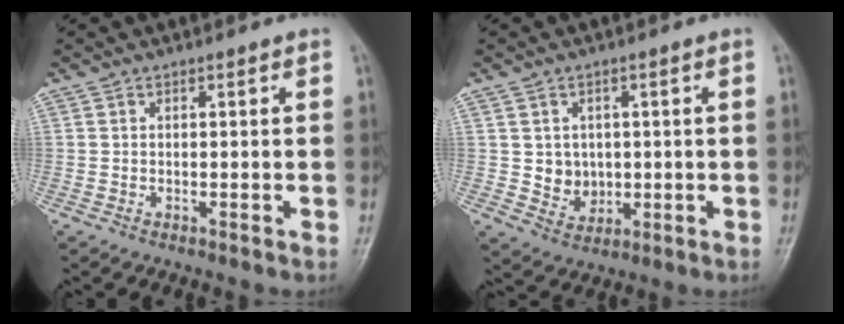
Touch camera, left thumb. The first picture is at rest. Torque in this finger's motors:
{"motor_torque": [-0.27, 0.36, 0.05, -0.02, 0.00]}